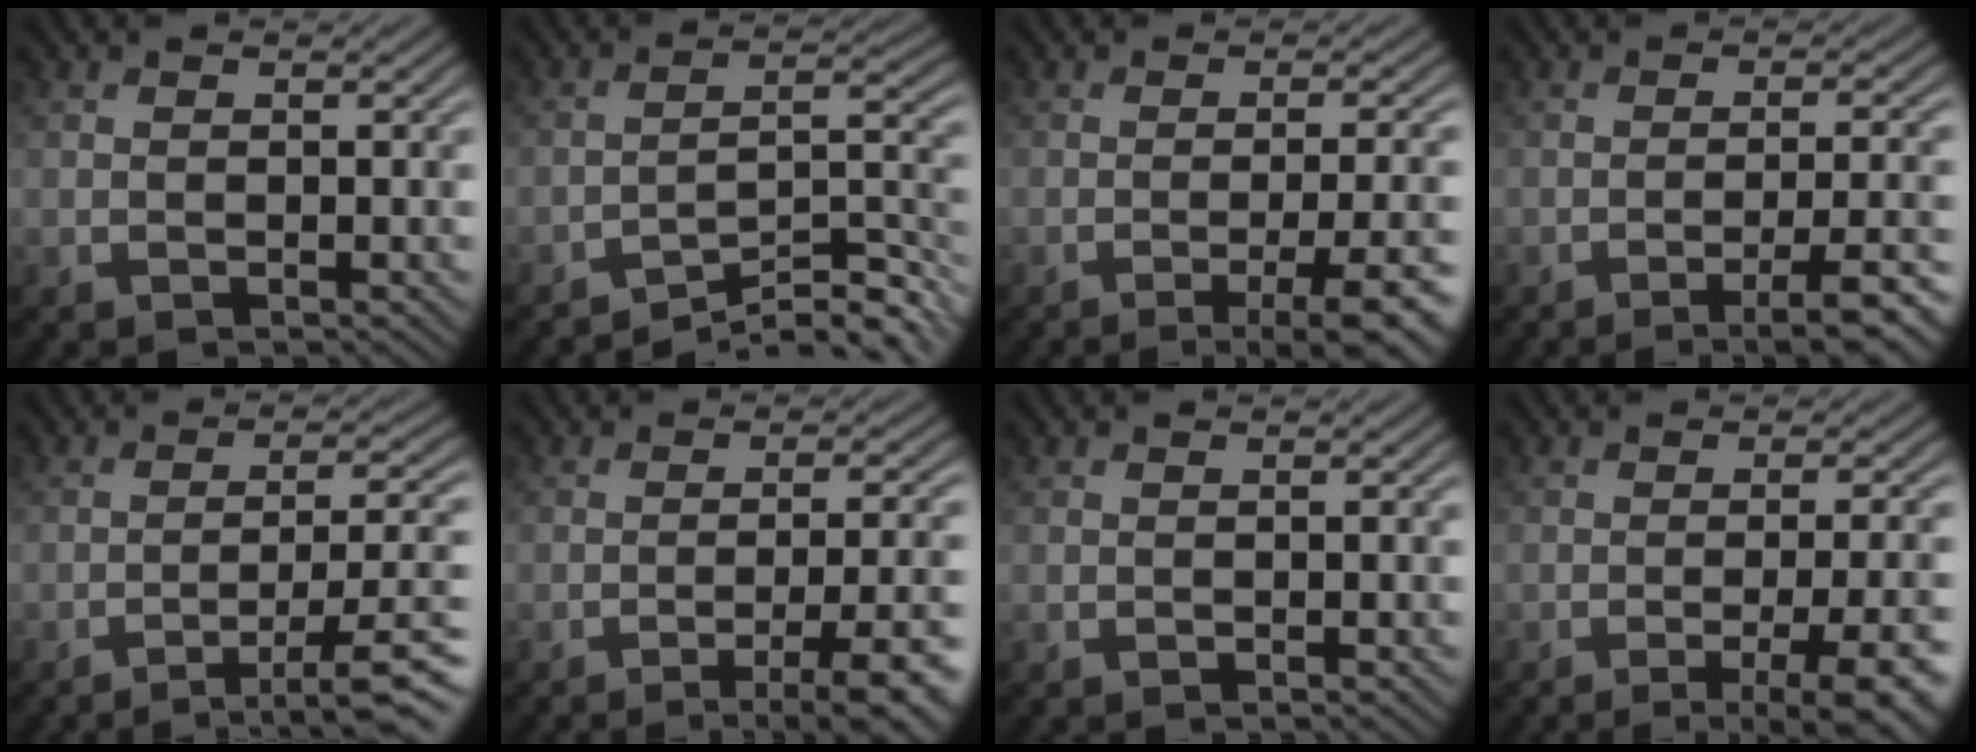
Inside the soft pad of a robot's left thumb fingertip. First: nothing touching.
{"total": 8.0, "force": [-6.2, 1.5, 4.8], "torque": [-0.070, 0.009, -0.102]}
{"total": 7.9, "force": [-3.6, 1.5, 6.8], "torque": [-0.098, 0.002, -0.048]}
{"total": 6.3, "force": [-3.5, 0.9, 5.1], "torque": [-0.081, 0.007, -0.055]}
{"total": 8.7, "force": [-5.0, 1.5, 7.0], "torque": [-0.105, 0.008, -0.072]}
{"total": 8.2, "force": [-4.2, 1.7, 6.9], "torque": [-0.102, 0.002, -0.059]}
{"total": 0.0}
{"total": 8.9, "force": [-3.9, 2.0, 7.8], "torque": [-0.104, 0.001, -0.049]}